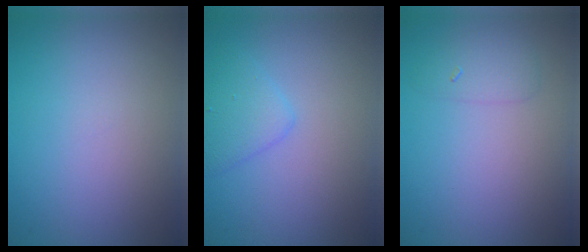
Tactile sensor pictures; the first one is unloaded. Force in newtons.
{"total": 2.3, "press": 2.3, "slide": 0.0}
{"total": 1.5, "press": 1.5, "slide": 0.0}